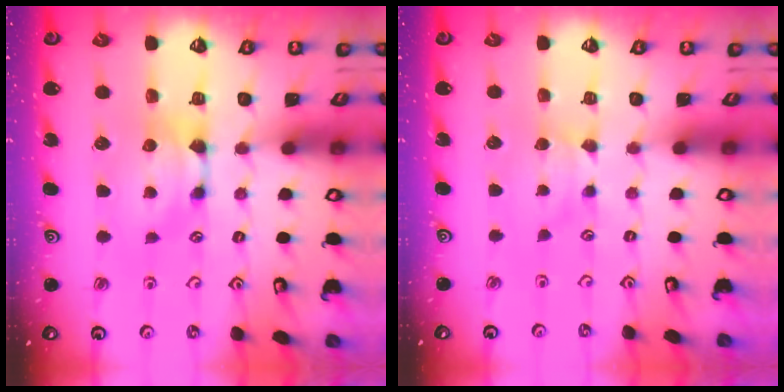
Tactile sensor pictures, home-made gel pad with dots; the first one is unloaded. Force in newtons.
{"total": 1.8, "press": 1.8, "slide": 0.4}